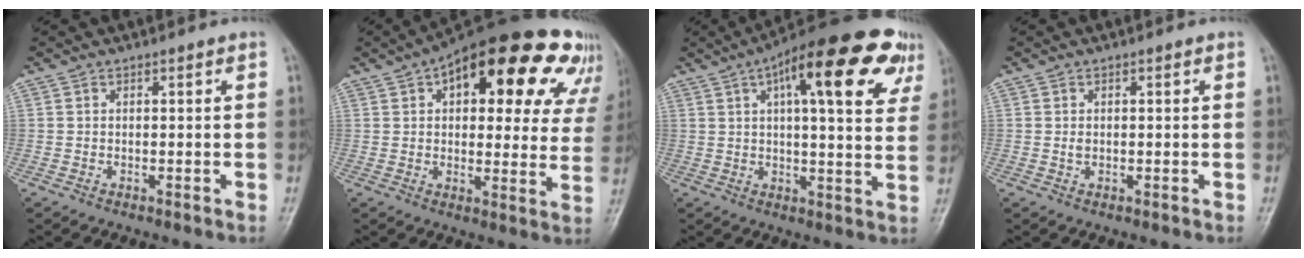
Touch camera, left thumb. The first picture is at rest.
{"total": 25.8, "force": [12.6, 11.7, 19.2], "torque": [-0.220, 0.012, 0.163]}
{"total": 22.0, "force": [9.9, 7.0, 18.4], "torque": [-0.241, 0.004, 0.131]}
{"total": 1.0, "force": [0.1, 0.7, 0.6], "torque": [-0.009, 0.000, 0.001]}